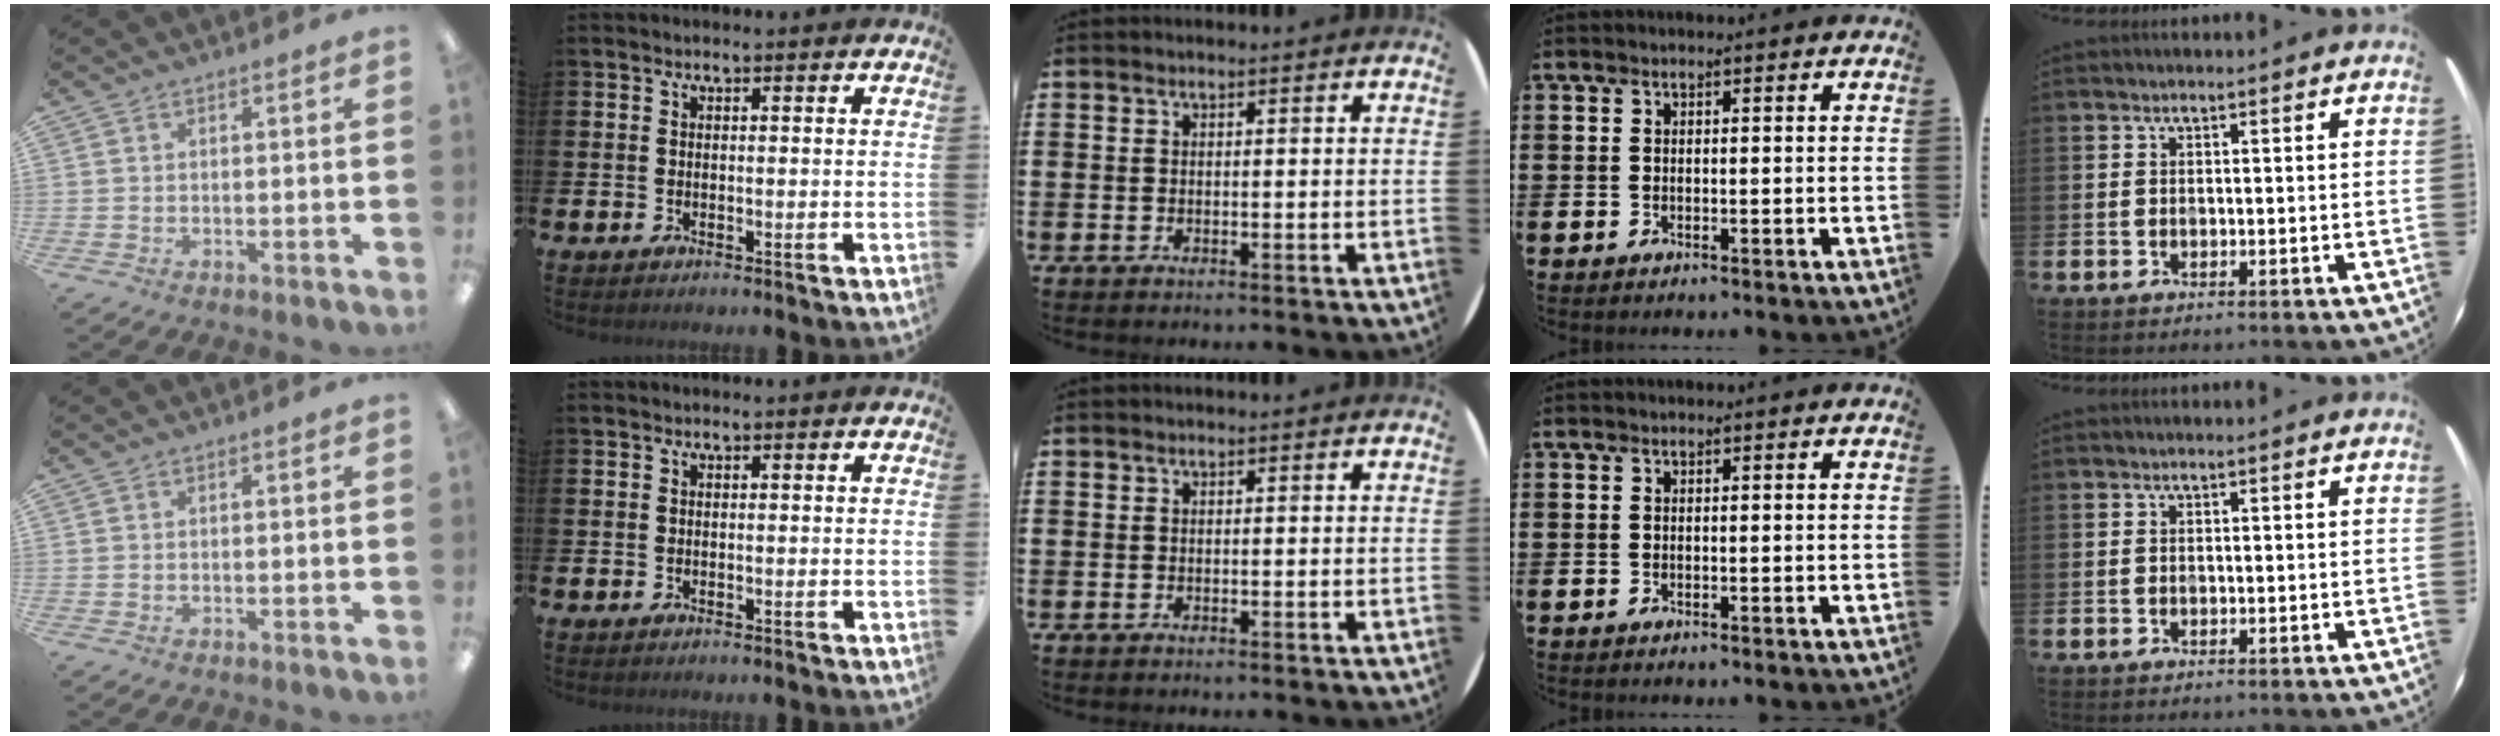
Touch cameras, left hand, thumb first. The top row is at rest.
{}